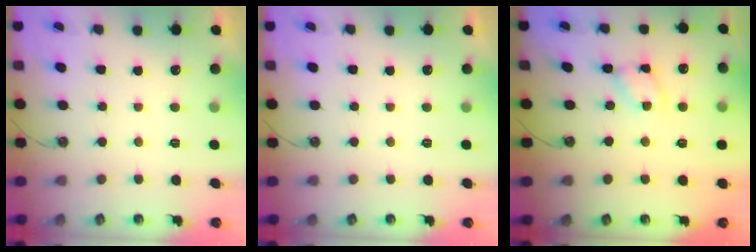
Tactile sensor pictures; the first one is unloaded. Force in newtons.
{"total": 0.0}
{"total": 5.9, "press": 5.9, "slide": 0.3}